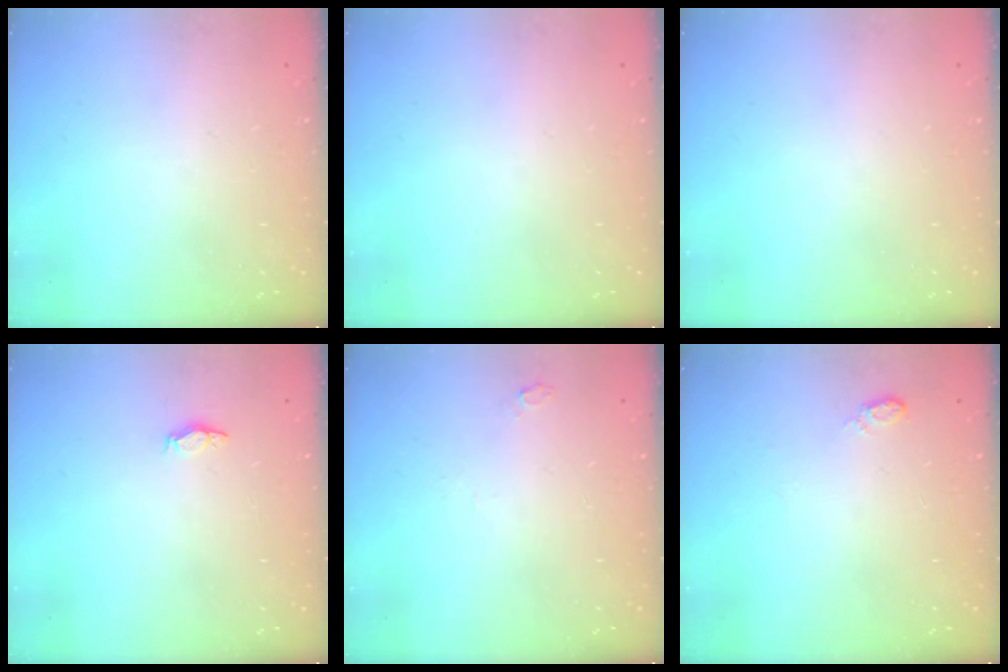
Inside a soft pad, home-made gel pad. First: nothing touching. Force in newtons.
{"total": 0.0}
{"total": 0.0}
{"total": 3.7, "press": 3.3, "slide": 1.5}
{"total": 11.4, "press": 3.1, "slide": 11.0}
{"total": 5.4, "press": 5.4, "slide": 0.7}